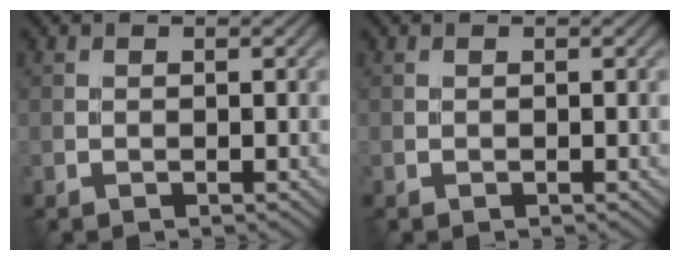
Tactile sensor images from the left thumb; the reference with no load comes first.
{"total": 0.0}